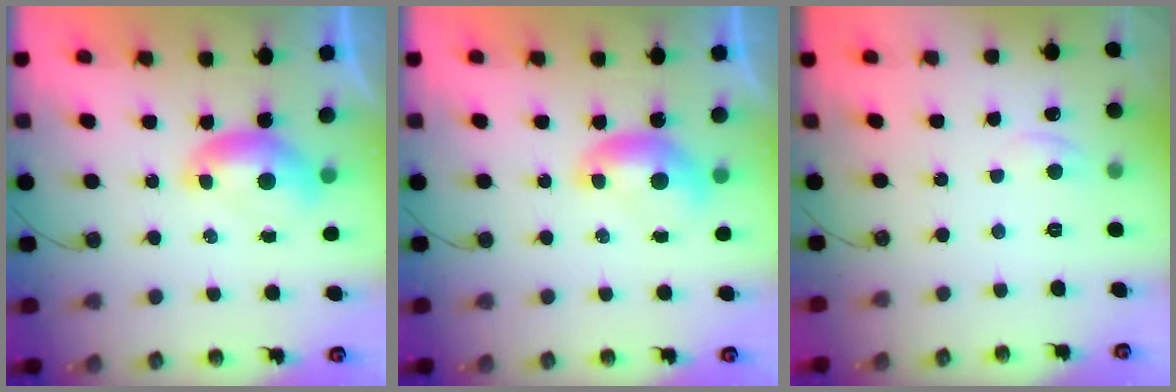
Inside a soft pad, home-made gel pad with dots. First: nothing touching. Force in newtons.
{"total": 0.0}
{"total": 1.2, "press": 1.2, "slide": 0.3}